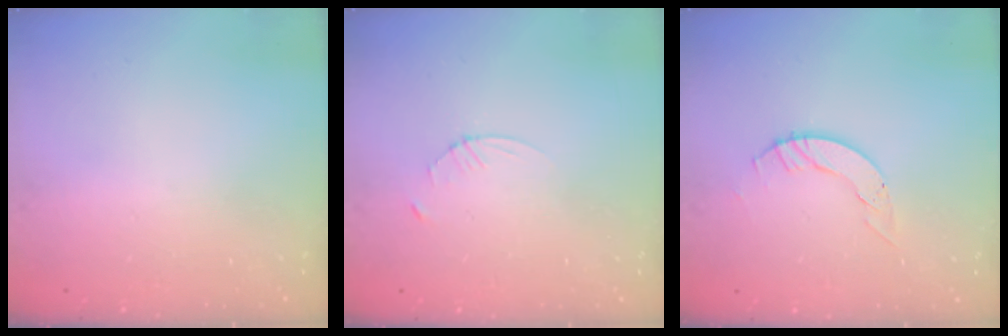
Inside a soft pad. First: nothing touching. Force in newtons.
{"total": 2.3, "press": 2.3, "slide": 0.3}
{"total": 4.0, "press": 4.0, "slide": 0.1}